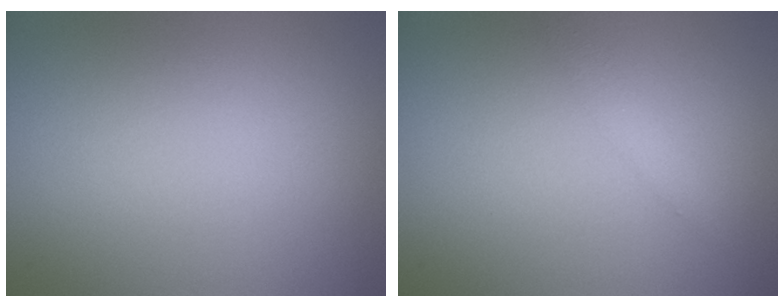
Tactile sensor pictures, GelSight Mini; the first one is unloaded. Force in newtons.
{"total": 1.3, "press": 1.3, "slide": 0.0}